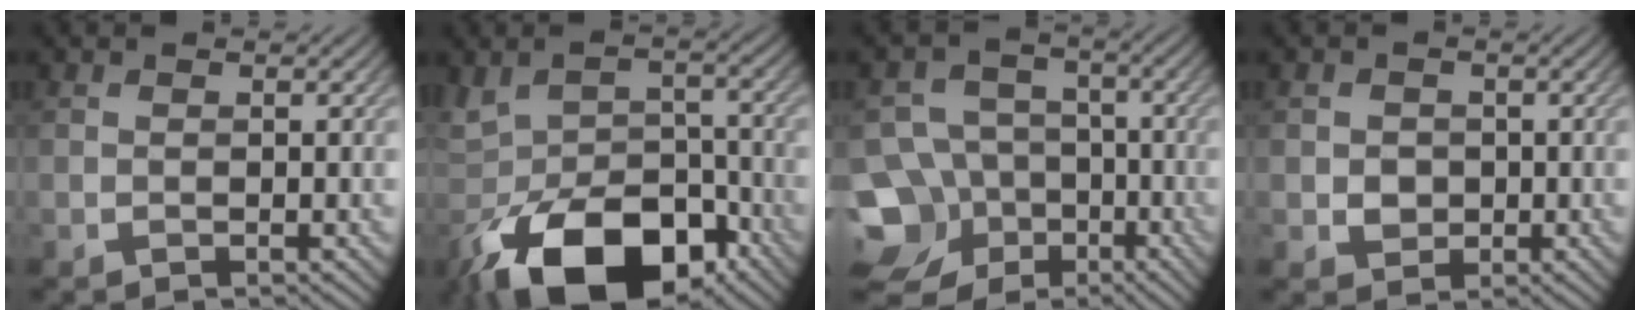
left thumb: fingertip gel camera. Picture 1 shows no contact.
{"total": 14.6, "force": [-8.5, 7.5, 9.2], "torque": [-0.194, -0.037, -0.147]}
{"total": 15.0, "force": [-7.8, 11.9, 4.6], "torque": [-0.150, -0.041, -0.141]}
{"total": 2.5, "force": [-0.3, 2.3, 0.9], "torque": [-0.021, -0.004, -0.009]}